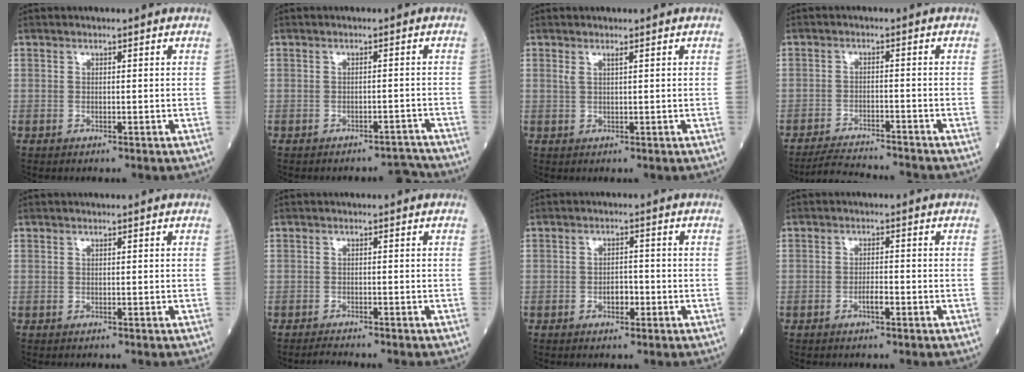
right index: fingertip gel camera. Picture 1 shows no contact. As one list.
[{"total": 3.4, "force": [-3.3, 0.3, -0.6], "torque": [0.023, 0.006, -0.042]}, {"total": 1.0, "force": [0.6, -0.1, 0.8], "torque": [-0.024, 0.004, 0.014]}, {"total": 7.7, "force": [-7.5, -0.4, 1.6], "torque": [-0.025, -0.007, -0.126]}, {"total": 0.0}, {"total": 1.6, "force": [-1.5, -0.4, 0.2], "torque": [-0.013, -0.006, -0.028]}, {"total": 2.4, "force": [-0.9, 1.3, 1.7], "torque": [-0.024, 0.006, -0.013]}, {"total": 1.9, "force": [-0.9, 0.4, 1.6], "torque": [-0.025, 0.003, -0.016]}]